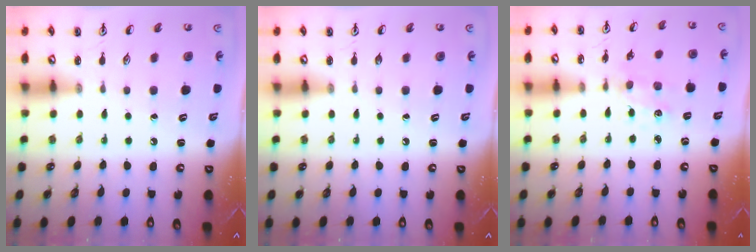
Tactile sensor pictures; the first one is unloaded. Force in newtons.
{"total": 0.0}
{"total": 1.8, "press": 1.8, "slide": 0.2}